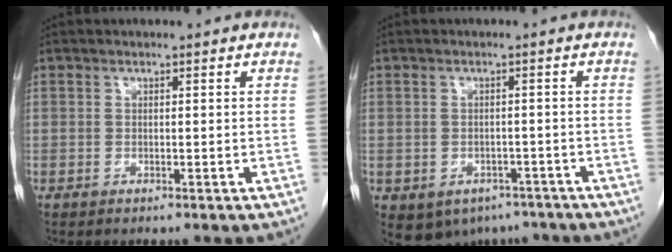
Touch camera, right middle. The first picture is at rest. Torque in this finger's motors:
{"motor_torque": [0.34, -0.67, 0.10, 0.02]}